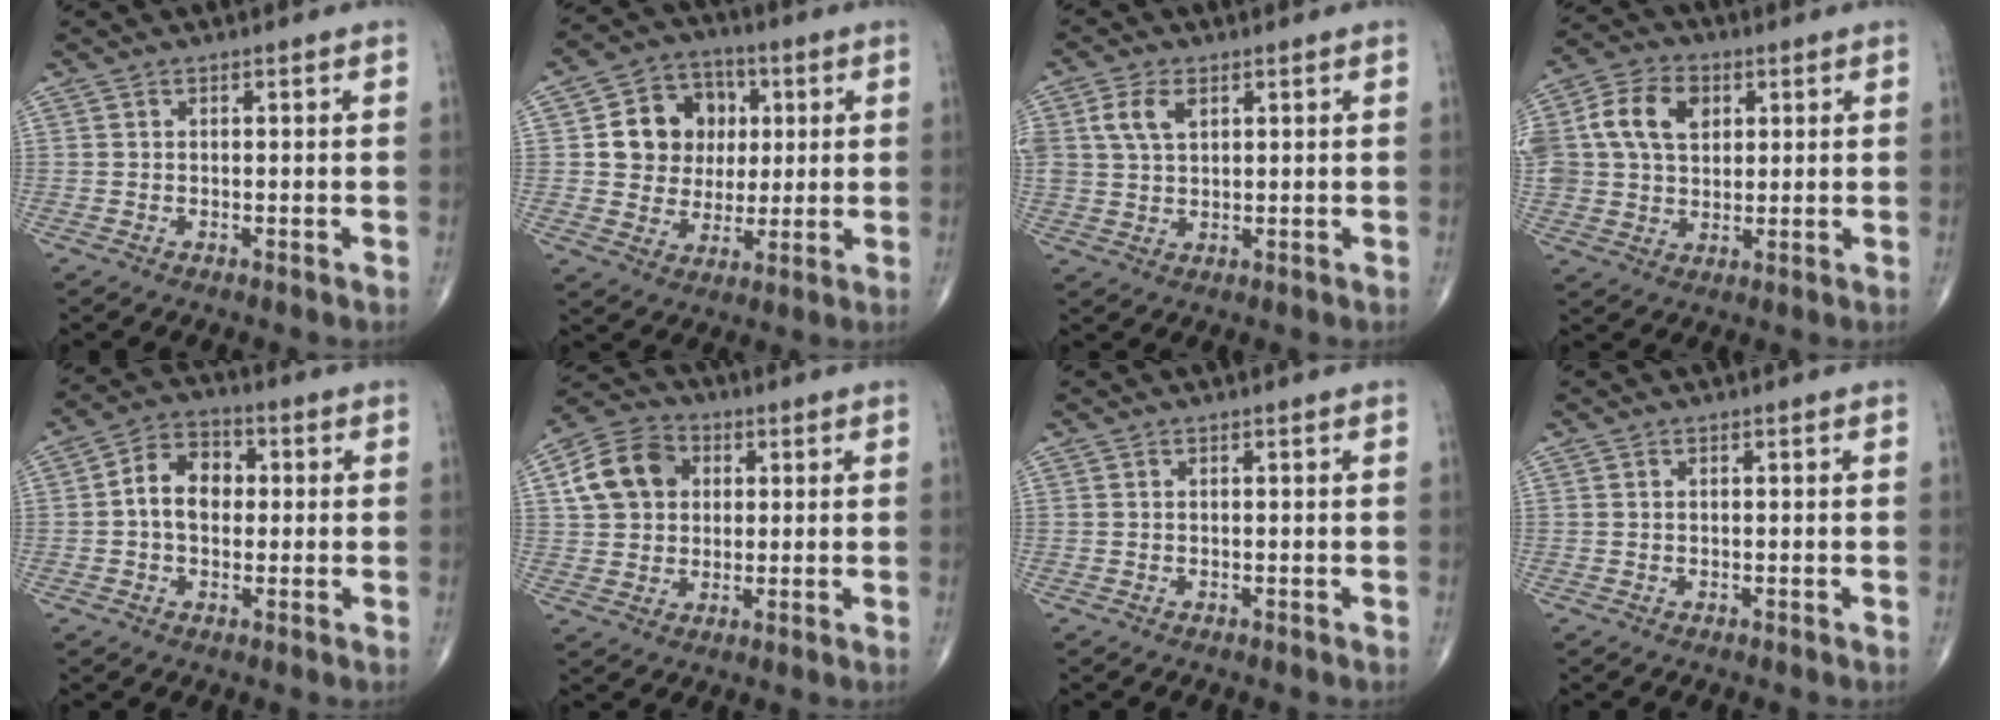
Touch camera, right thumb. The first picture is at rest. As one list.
[{"total": 12.7, "force": [2.4, 11.1, 5.9], "torque": [-0.048, 0.006, 0.042]}, {"total": 5.8, "force": [2.2, 3.5, 4.0], "torque": [-0.078, -0.001, 0.046]}, {"total": 13.0, "force": [3.4, 9.5, 8.1], "torque": [-0.147, 0.007, 0.060]}, {"total": 8.5, "force": [0.4, 6.2, 5.8], "torque": [-0.078, 0.023, -0.003]}, {"total": 11.2, "force": [2.5, 9.1, 6.0], "torque": [-0.093, 0.008, 0.037]}, {"total": 0.0}, {"total": 0.0}]